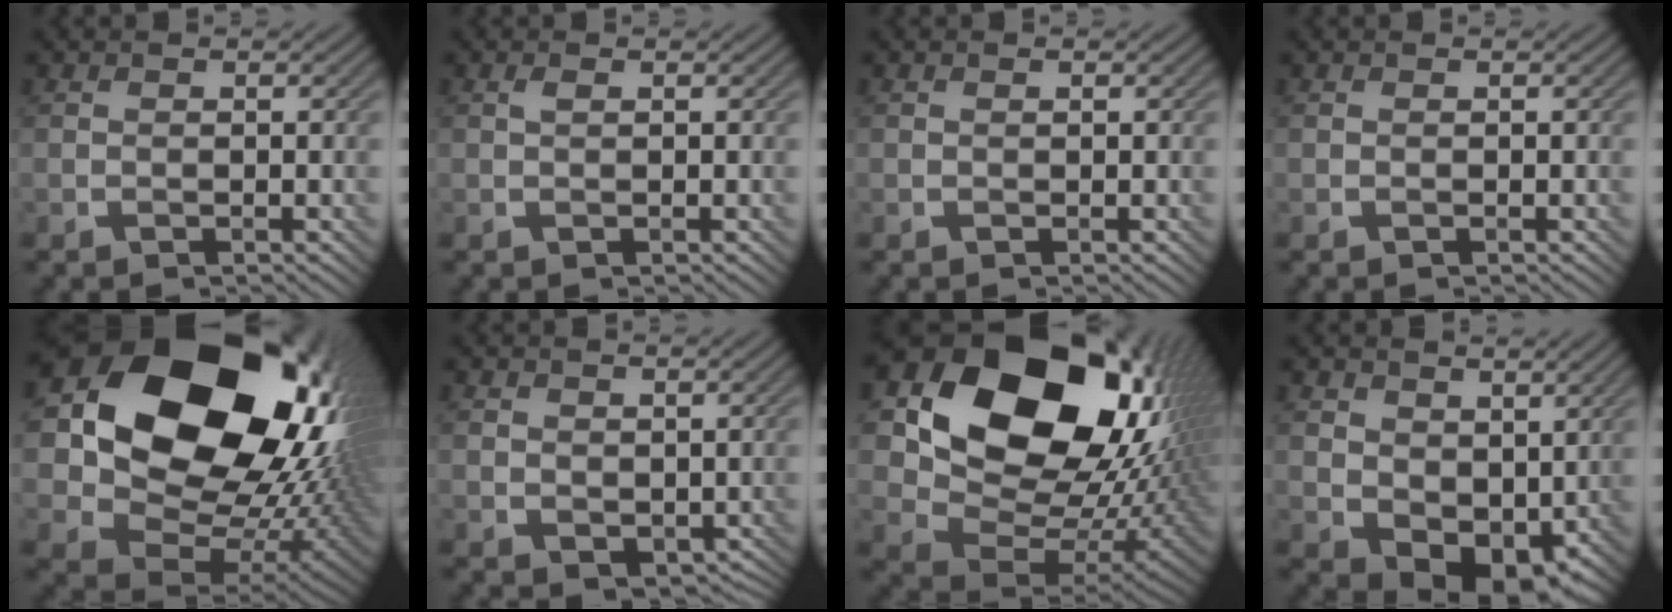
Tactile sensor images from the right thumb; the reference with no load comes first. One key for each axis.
{"total": 0.6, "fx": 0.3, "fy": 0.2, "fz": 0.5, "tx": -0.013, "ty": 0.001, "tz": 0.004}
{"total": 0.0}
{"total": 0.0}
{"total": 22.5, "fx": 6.7, "fy": 17.1, "fz": 13.0, "tx": -0.271, "ty": -0.025, "tz": 0.161}
{"total": 3.0, "fx": 1.1, "fy": 2.4, "fz": 1.5, "tx": -0.040, "ty": -0.012, "tz": 0.025}
{"total": 20.3, "fx": 7.4, "fy": 15.0, "fz": 11.6, "tx": -0.217, "ty": -0.016, "tz": 0.166}
{"total": 8.8, "fx": 2.3, "fy": 6.4, "fz": 5.6, "tx": -0.112, "ty": -0.020, "tz": 0.050}